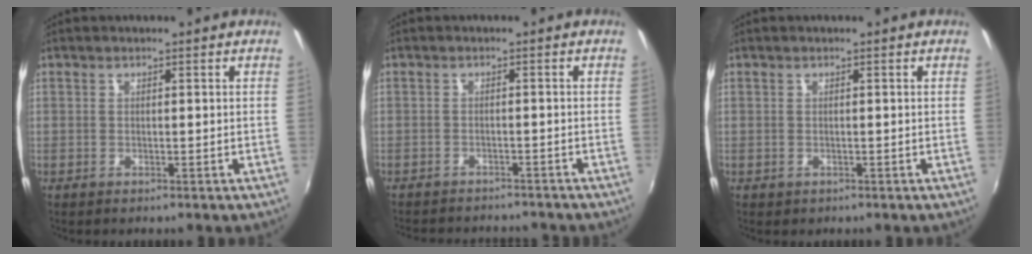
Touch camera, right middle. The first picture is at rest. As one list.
[{"total": 9.1, "force": [-8.4, 2.3, 2.9], "torque": [-0.072, -0.016, -0.118]}, {"total": 0.5, "force": [-0.2, 0.5, 0.1], "torque": [-0.001, -0.003, -0.003]}]